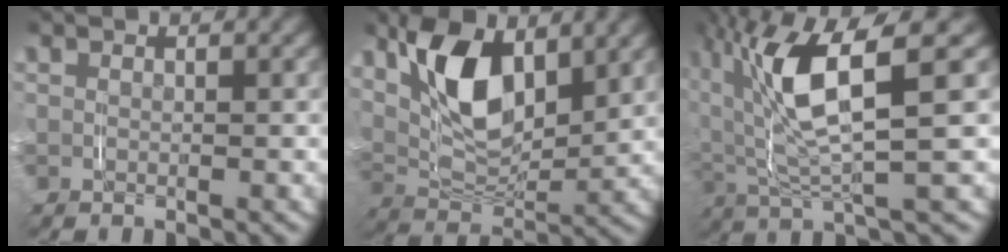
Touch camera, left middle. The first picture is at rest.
{"total": 8.6, "force": [2.9, 4.8, 6.5], "torque": [-0.140, -0.013, 0.045]}
{"total": 8.1, "force": [1.6, 2.5, 7.5], "torque": [-0.161, 0.002, 0.022]}